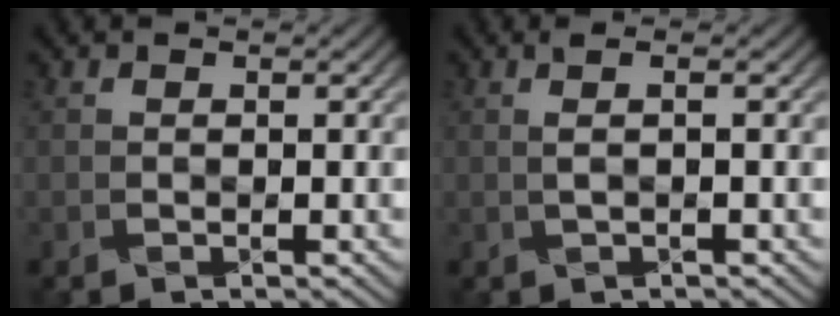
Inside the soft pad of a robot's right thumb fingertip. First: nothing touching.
{"total": 1.2, "force": [0.2, 0.1, 1.2], "torque": [-0.024, 0.004, 0.000]}